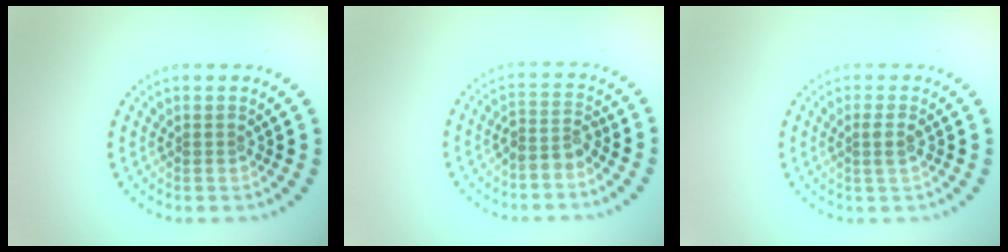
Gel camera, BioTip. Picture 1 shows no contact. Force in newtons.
{"total": 2.4, "press": 1.9, "slide": 1.4}
{"total": 1.4, "press": 1.2, "slide": 0.7}